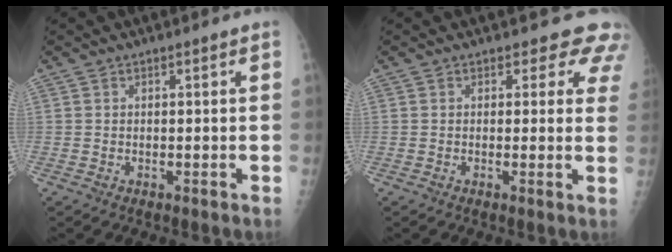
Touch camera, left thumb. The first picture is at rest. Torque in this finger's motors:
{"motor_torque": [0.04, 0.18, -0.22, -0.07, 0.04]}